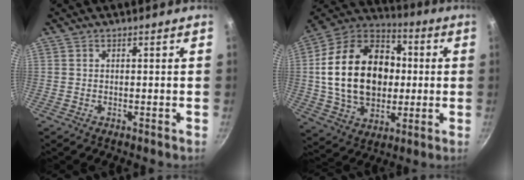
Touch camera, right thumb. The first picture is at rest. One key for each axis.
{"total": 24.9, "fx": 1.1, "fy": 17.9, "fz": 17.2, "tx": -0.273, "ty": 0.029, "tz": 0.022}